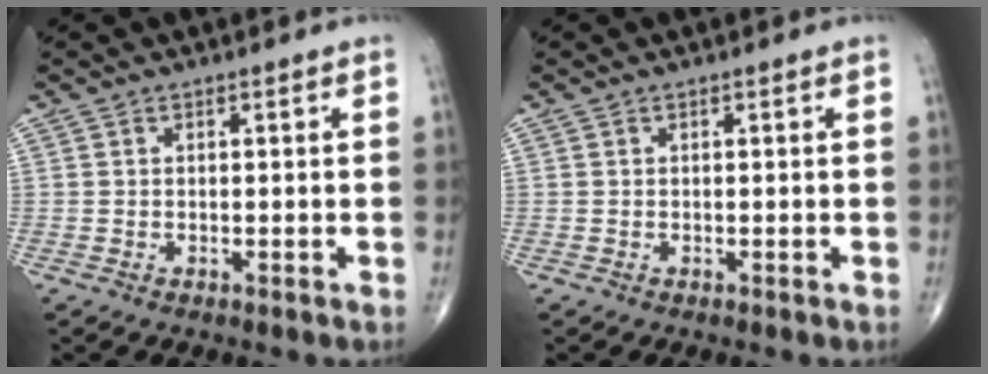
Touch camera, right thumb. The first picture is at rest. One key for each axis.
{"total": 0.0}